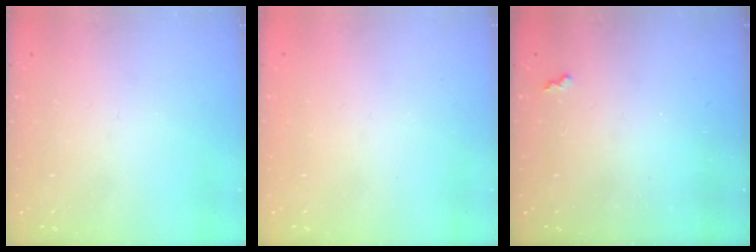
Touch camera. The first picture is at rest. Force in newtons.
{"total": 0.9, "press": 0.9, "slide": 0.1}
{"total": 1.9, "press": 1.8, "slide": 0.5}